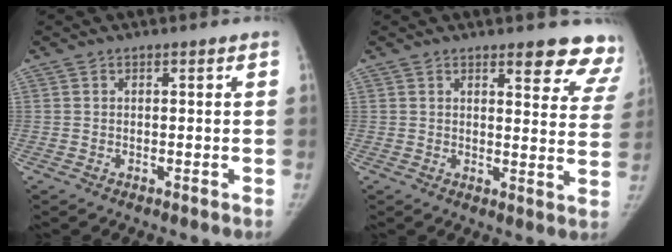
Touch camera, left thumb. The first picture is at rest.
{"total": 11.8, "force": [10.0, 3.6, 5.1], "torque": [-0.007, -0.056, 0.089]}